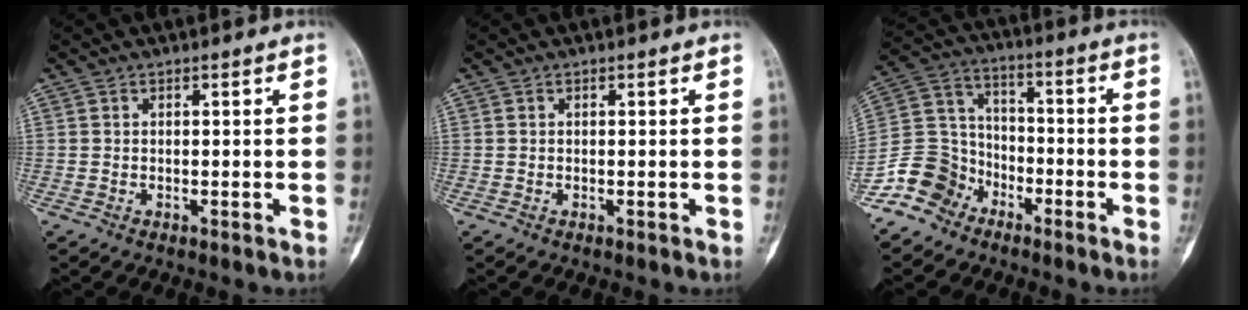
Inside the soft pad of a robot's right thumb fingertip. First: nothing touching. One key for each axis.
{"total": 0.0}
{"total": 11.0, "fx": -7.4, "fy": 7.7, "fz": 2.5, "tx": -0.030, "ty": 0.068, "tz": -0.154}